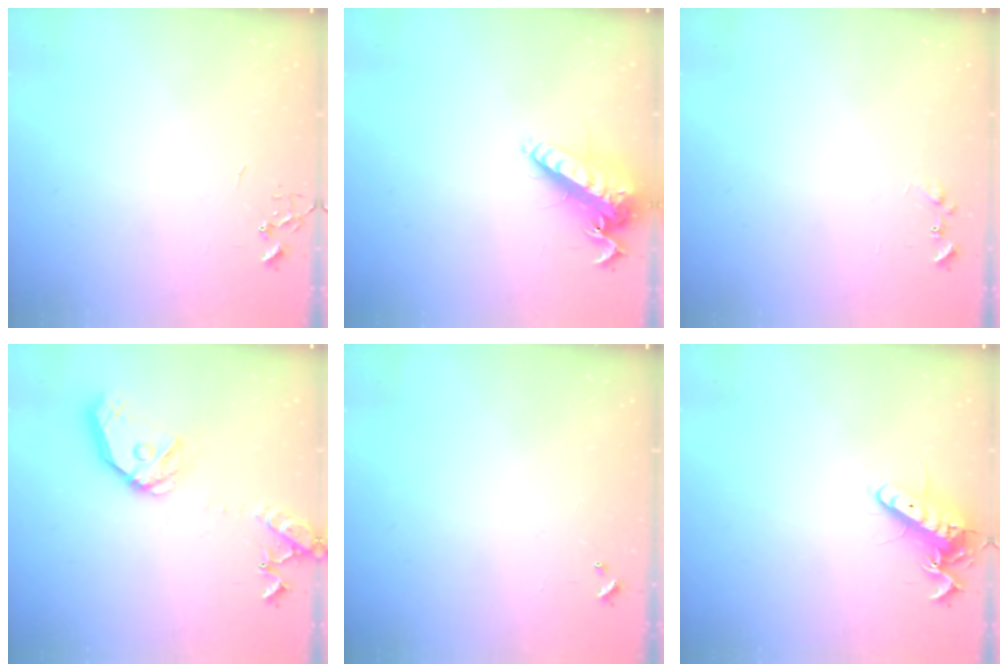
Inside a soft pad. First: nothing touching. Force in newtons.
{"total": 14.6, "press": 14.4, "slide": 2.8}
{"total": 7.1, "press": 7.0, "slide": 0.5}
{"total": 16.6, "press": 16.4, "slide": 2.7}
{"total": 0.0}
{"total": 12.7, "press": 12.6, "slide": 1.5}